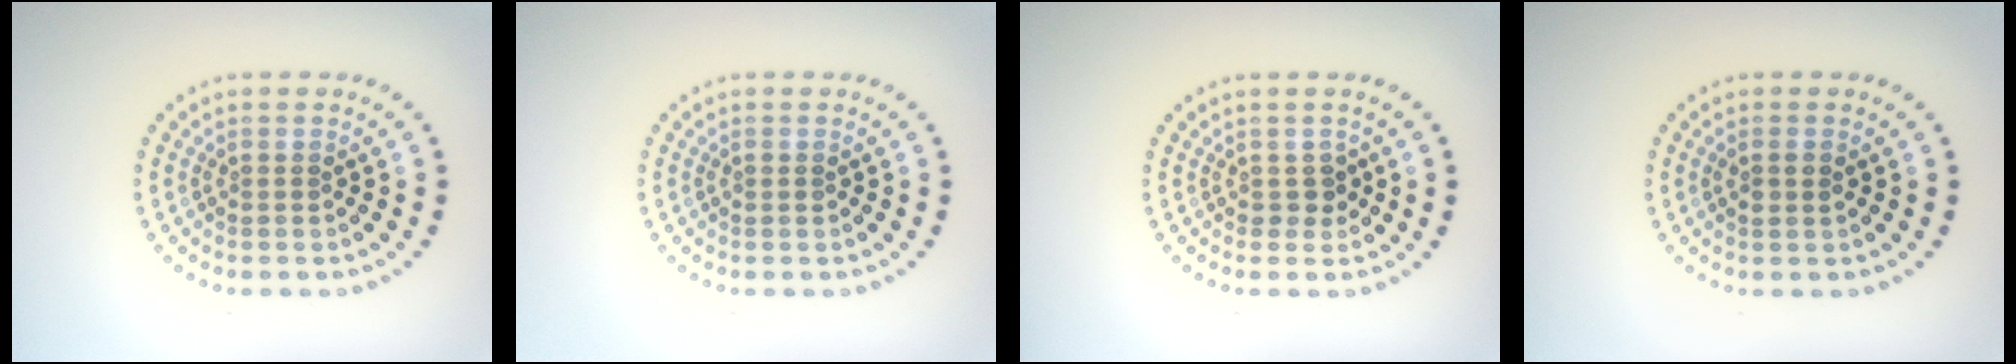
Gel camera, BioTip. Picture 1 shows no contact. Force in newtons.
{"total": 0.5, "press": 0.5, "slide": 0.0}
{"total": 1.3, "press": 1.0, "slide": 0.7}
{"total": 1.1, "press": 1.0, "slide": 0.3}